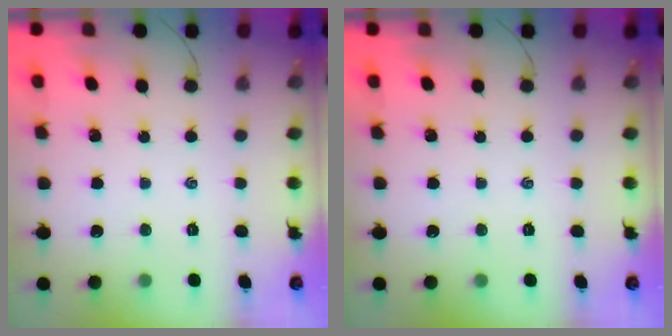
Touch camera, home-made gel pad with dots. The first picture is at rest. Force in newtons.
{"total": 0.0}